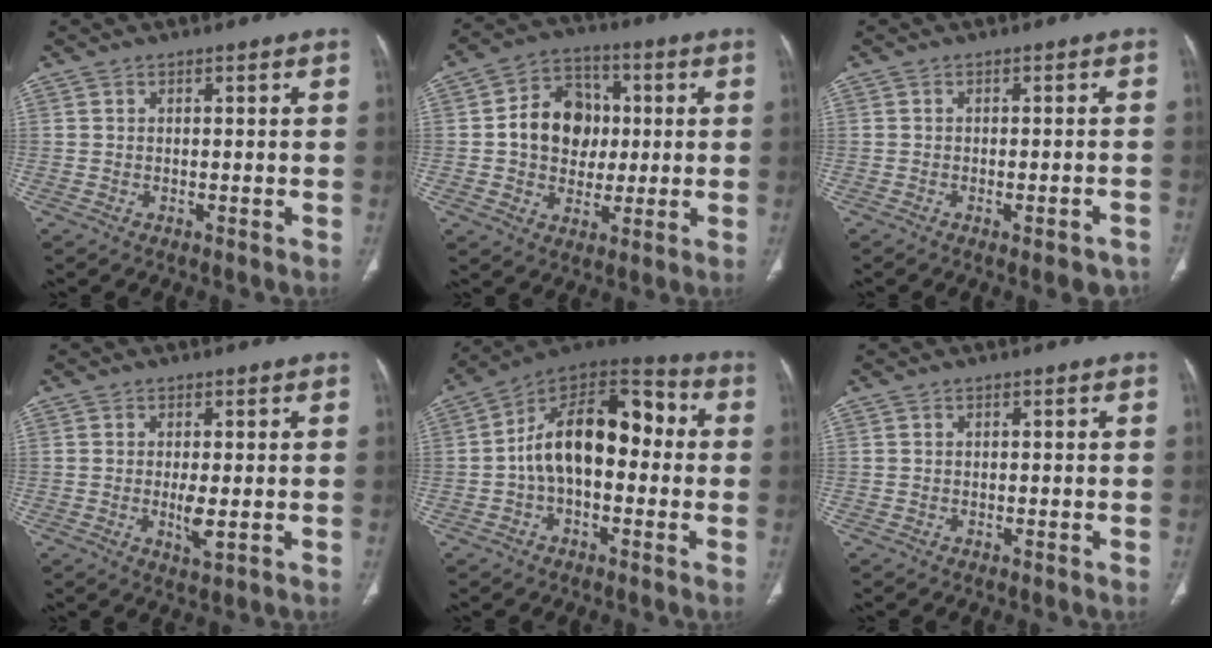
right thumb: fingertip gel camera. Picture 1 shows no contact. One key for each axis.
{"total": 12.7, "fx": 0.9, "fy": 10.4, "fz": 7.3, "tx": -0.076, "ty": 0.015, "tz": 0.012}
{"total": 4.6, "fx": -3.4, "fy": 1.4, "fz": 2.9, "tx": -0.028, "ty": 0.015, "tz": -0.035}
{"total": 3.4, "fx": -0.3, "fy": 0.9, "fz": 3.3, "tx": -0.066, "ty": -0.011, "tz": -0.004}
{"total": 17.4, "fx": -0.1, "fy": 10.2, "fz": 14.2, "tx": -0.205, "ty": 0.053, "tz": -0.015}
{"total": 0.0}